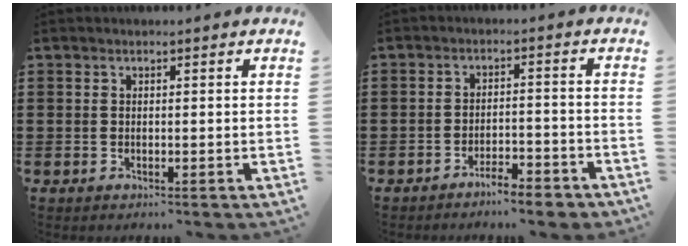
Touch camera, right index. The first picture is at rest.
{"total": 3.9, "force": [-3.7, 0.2, 1.1], "torque": [-0.019, 0.003, -0.074]}